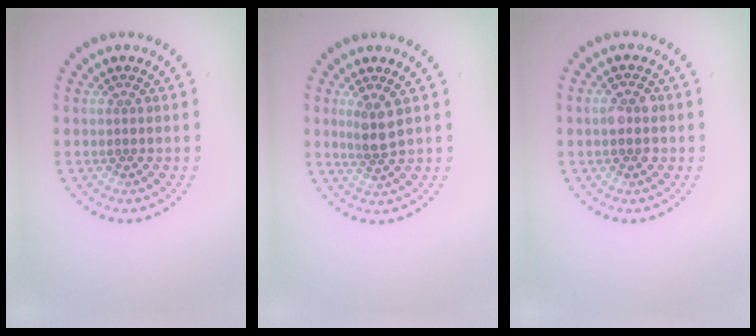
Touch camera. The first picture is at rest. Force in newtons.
{"total": 2.1, "press": 1.7, "slide": 1.3}
{"total": 2.0, "press": 2.0, "slide": 0.2}